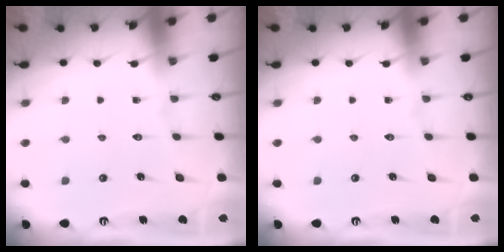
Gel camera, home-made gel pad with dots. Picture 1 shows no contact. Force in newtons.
{"total": 0.0}